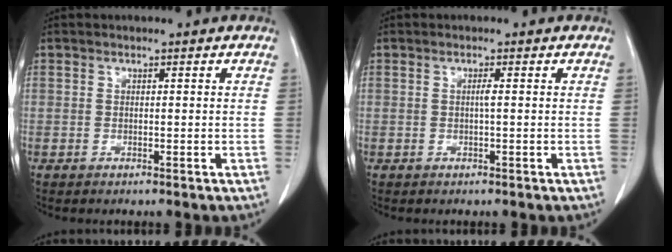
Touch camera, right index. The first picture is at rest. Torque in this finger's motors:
{"motor_torque": [0.18, -0.12, 0.08, 0.04]}